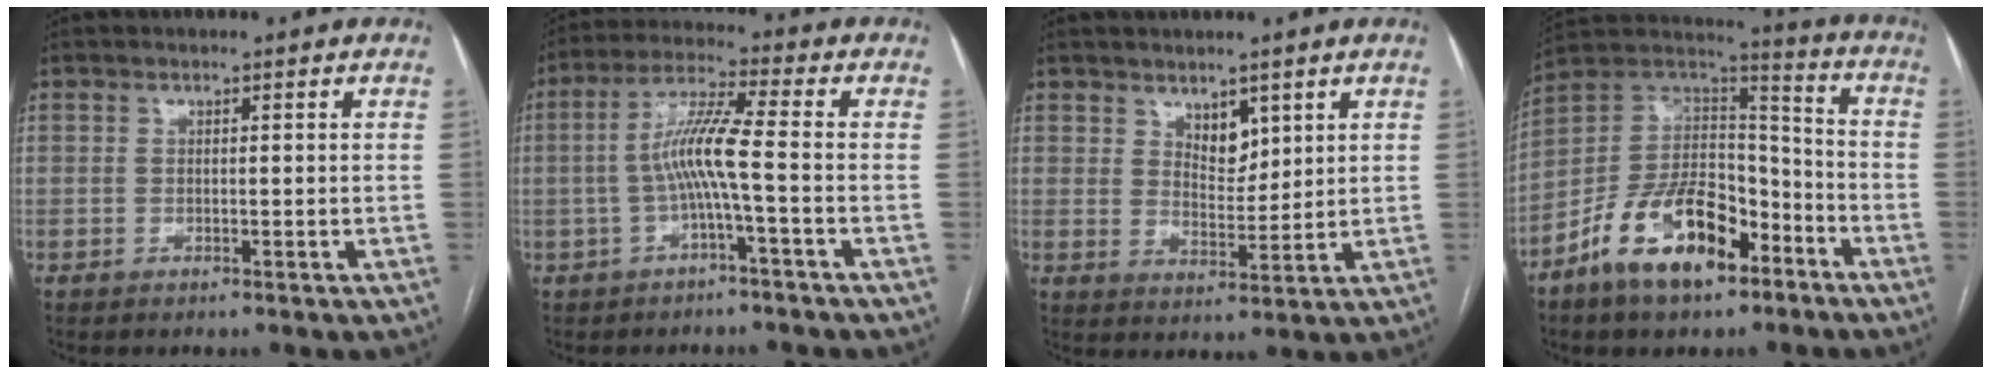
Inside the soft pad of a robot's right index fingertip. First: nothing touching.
{"total": 7.2, "force": [-1.5, -0.4, 7.1], "torque": [-0.140, 0.018, -0.028]}
{"total": 4.4, "force": [2.6, 2.3, 2.6], "torque": [-0.041, -0.004, 0.051]}
{"total": 16.6, "force": [-9.5, 7.7, 11.1], "torque": [-0.206, 0.020, -0.169]}